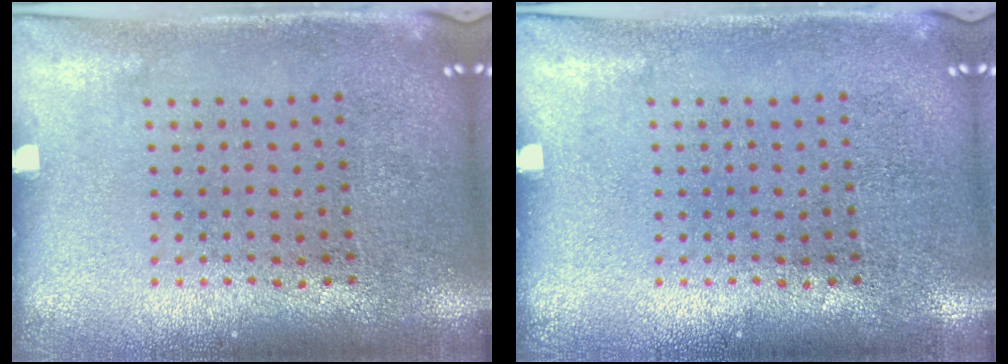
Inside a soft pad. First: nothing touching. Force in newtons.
{"total": 0.0}